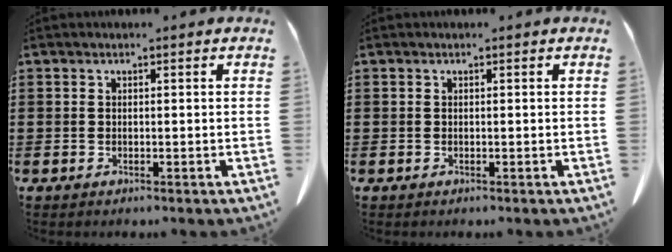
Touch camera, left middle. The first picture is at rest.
{"total": 0.0}